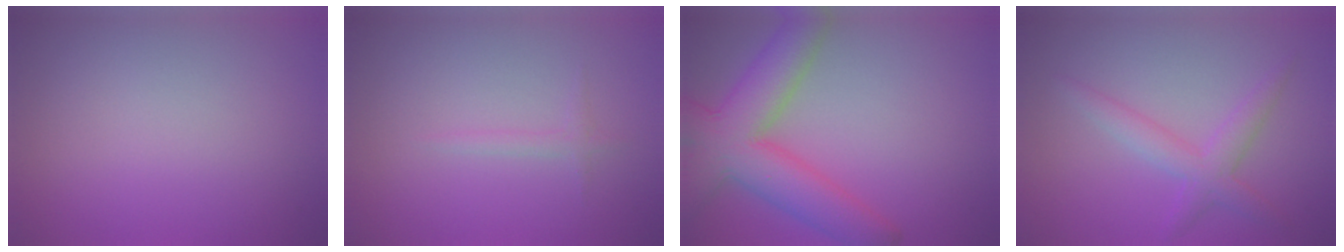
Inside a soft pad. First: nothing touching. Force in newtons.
{"total": 0.8, "press": 0.8, "slide": 0.0}
{"total": 8.6, "press": 8.6, "slide": 0.4}
{"total": 2.8, "press": 2.8, "slide": 0.1}